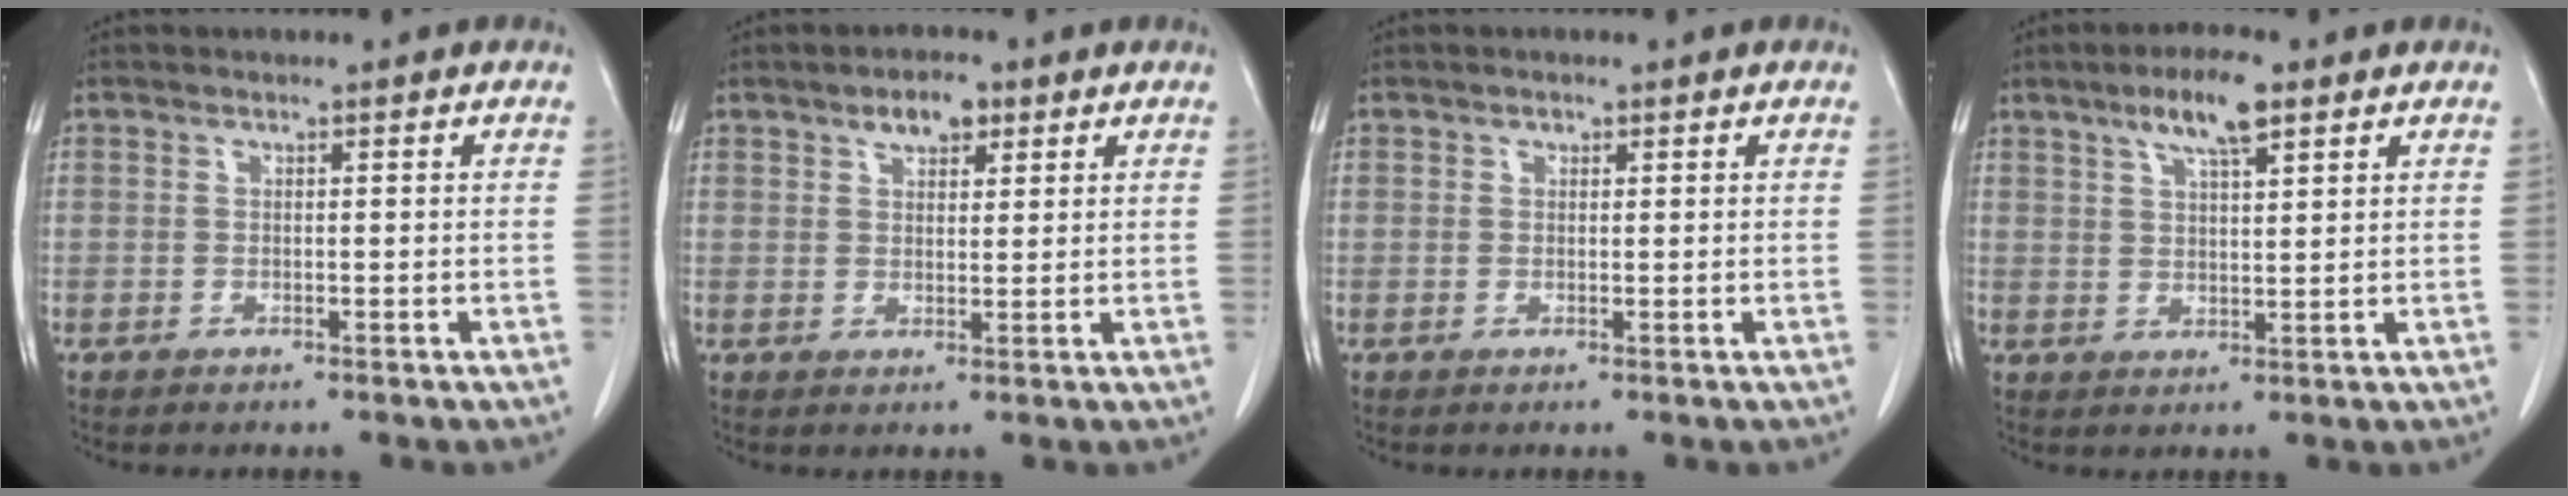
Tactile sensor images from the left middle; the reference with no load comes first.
{"total": 3.9, "force": [2.4, 1.8, 2.5], "torque": [-0.045, 0.006, 0.040]}
{"total": 0.6, "force": [0.4, 0.5, 0.3], "torque": [-0.005, -0.002, 0.004]}
{"total": 6.8, "force": [4.2, 1.2, 5.2], "torque": [-0.101, 0.008, 0.072]}